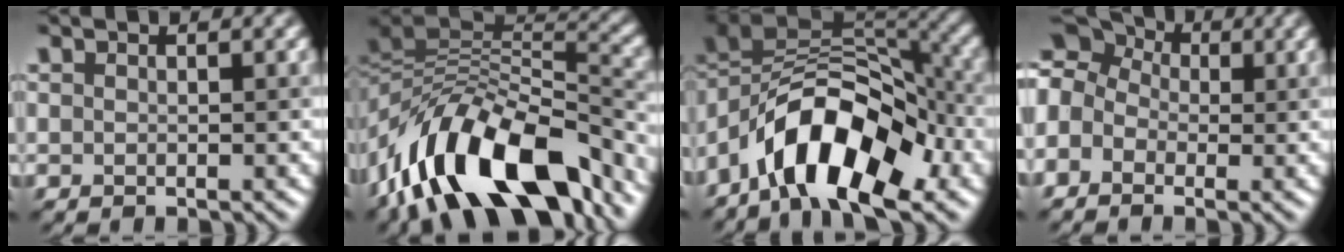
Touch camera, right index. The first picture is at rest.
{"total": 13.8, "force": [-7.6, 6.1, 9.8], "torque": [-0.158, 0.028, -0.135]}
{"total": 11.9, "force": [-5.4, 5.3, 9.2], "torque": [-0.137, 0.027, -0.101]}
{"total": 7.6, "force": [0.4, 6.4, 4.2], "torque": [-0.085, 0.038, -0.034]}